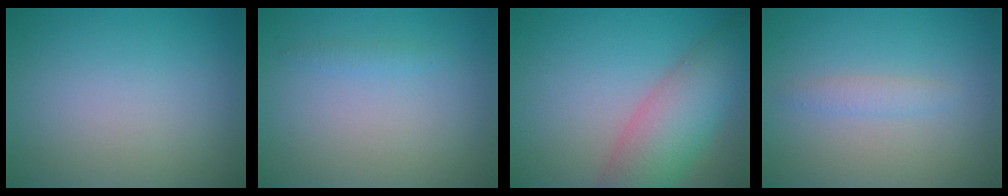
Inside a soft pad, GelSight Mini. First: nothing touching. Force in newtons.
{"total": 0.7, "press": 0.7, "slide": 0.0}
{"total": 7.0, "press": 7.0, "slide": 0.3}
{"total": 1.3, "press": 1.3, "slide": 0.0}